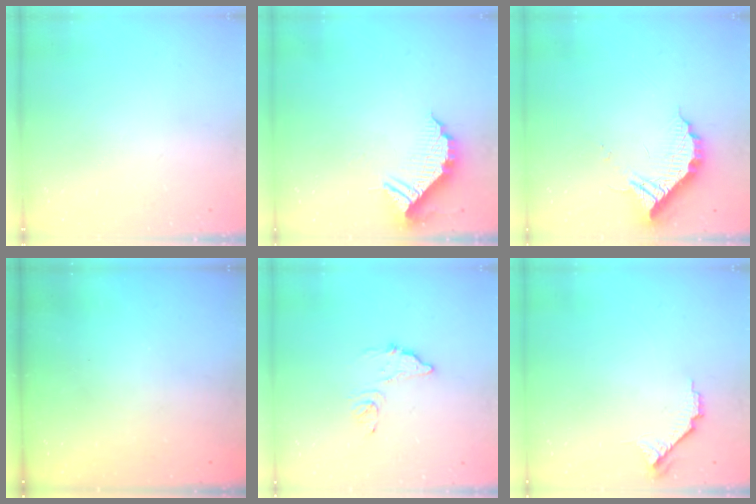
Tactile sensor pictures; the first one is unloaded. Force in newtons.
{"total": 8.9, "press": 8.9, "slide": 0.9}
{"total": 10.6, "press": 10.6, "slide": 0.7}
{"total": 3.0, "press": 3.0, "slide": 0.1}
{"total": 8.8, "press": 8.8, "slide": 0.5}
{"total": 6.9, "press": 6.9, "slide": 0.6}